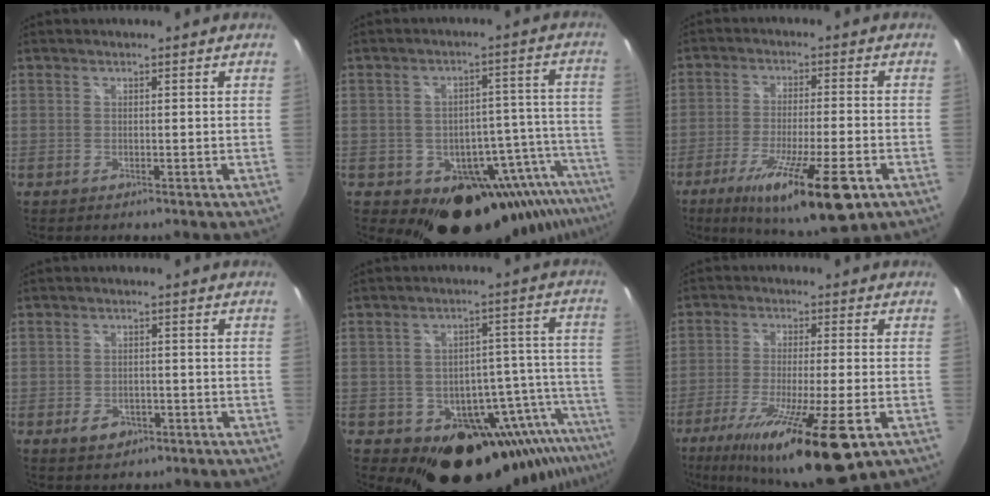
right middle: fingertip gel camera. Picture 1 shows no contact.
{"total": 18.2, "force": [-14.0, 8.9, 7.5], "torque": [-0.079, 0.018, -0.175]}
{"total": 17.4, "force": [-9.2, 3.1, 14.4], "torque": [-0.260, -0.050, -0.148]}
{"total": 3.5, "force": [-1.7, 2.5, 1.8], "torque": [-0.039, -0.002, -0.022]}
{"total": 17.7, "force": [-13.6, 8.0, 8.1], "torque": [-0.083, 0.004, -0.178]}
{"total": 17.7, "force": [-9.2, 2.4, 14.9], "torque": [-0.279, -0.056, -0.152]}